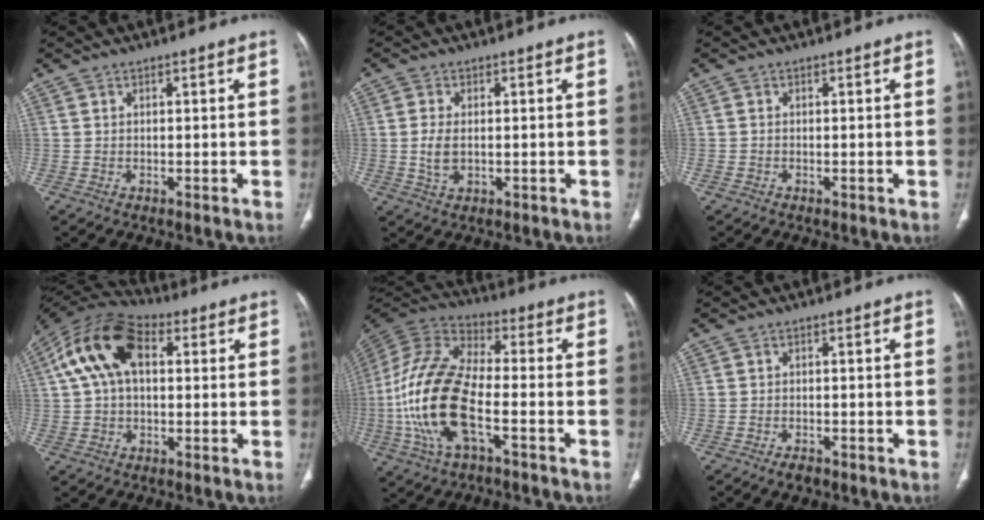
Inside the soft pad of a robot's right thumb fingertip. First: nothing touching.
{"total": 4.3, "force": [-0.2, 2.5, 3.5], "torque": [-0.076, -0.005, -0.002]}
{"total": 0.5, "force": [-0.3, 0.4, 0.2], "torque": [-0.006, 0.001, -0.007]}
{"total": 14.6, "force": [3.5, 8.7, 11.2], "torque": [-0.209, 0.037, 0.055]}
{"total": 19.7, "force": [-5.2, 8.7, 16.9], "torque": [-0.365, 0.026, -0.098]}
{"total": 2.3, "force": [-1.6, 1.2, 1.3], "torque": [-0.022, 0.005, -0.023]}